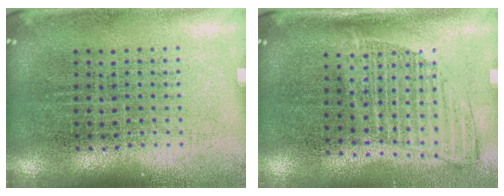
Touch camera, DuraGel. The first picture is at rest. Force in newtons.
{"total": 1.3, "press": 1.1, "slide": 0.7}